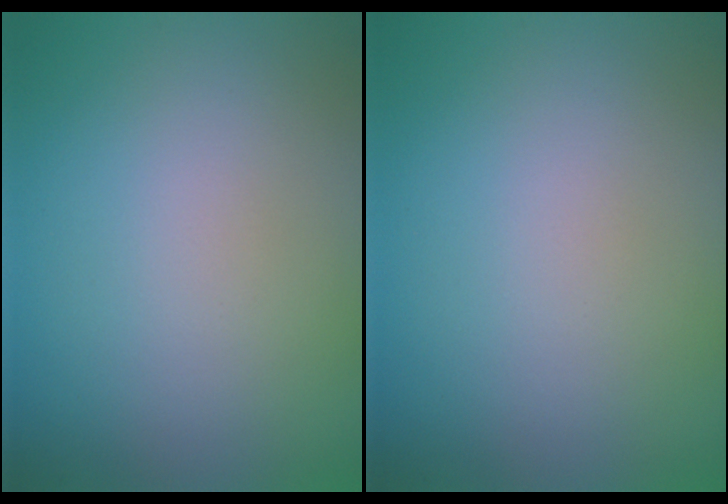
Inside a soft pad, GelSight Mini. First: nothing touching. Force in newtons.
{"total": 0.0}